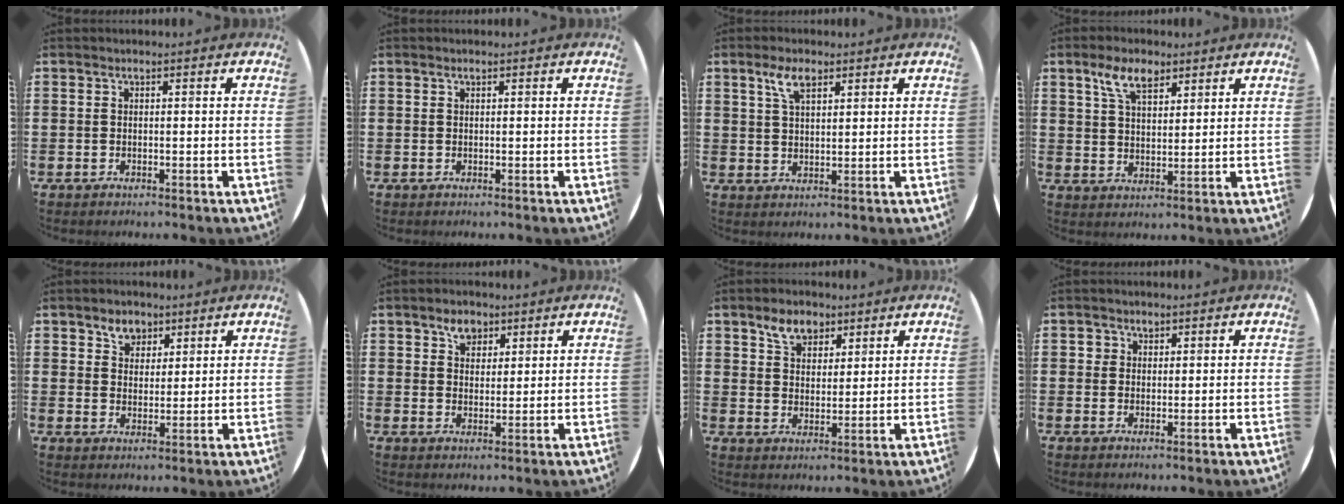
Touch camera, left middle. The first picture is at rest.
{"total": 0.0}
{"total": 4.2, "force": [2.7, 1.7, 2.8], "torque": [-0.061, 0.009, 0.047]}
{"total": 6.0, "force": [4.0, 2.8, 3.4], "torque": [-0.070, 0.005, 0.072]}
{"total": 3.4, "force": [2.6, 2.1, 0.5], "torque": [-0.009, 0.005, 0.049]}
{"total": 3.2, "force": [2.3, 1.9, 1.0], "torque": [-0.007, -0.001, 0.039]}
{"total": 4.9, "force": [3.6, 2.8, 1.6], "torque": [-0.026, 0.000, 0.065]}
{"total": 1.5, "force": [1.0, 1.1, 0.1], "torque": [0.013, -0.003, 0.017]}